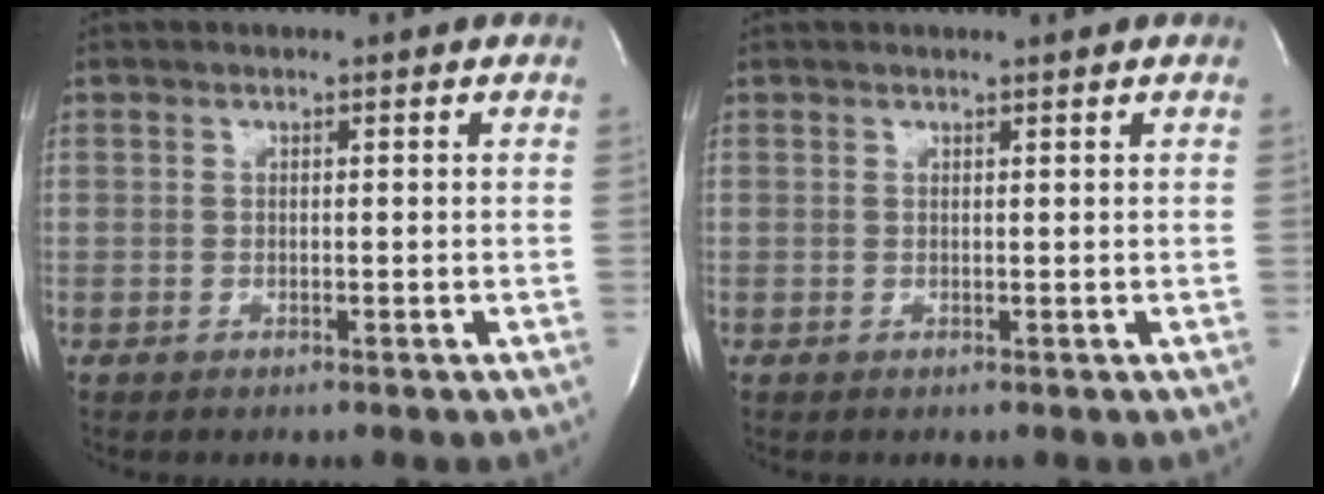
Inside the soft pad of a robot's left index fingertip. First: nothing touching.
{"total": 0.9, "force": [0.8, -0.2, 0.3], "torque": [-0.012, -0.002, 0.016]}